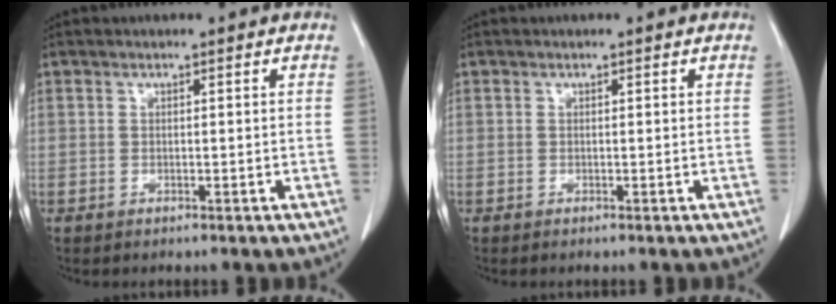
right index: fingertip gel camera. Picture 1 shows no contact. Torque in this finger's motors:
{"motor_torque": [0.00, 0.03, -0.04, -0.04]}